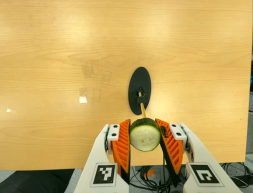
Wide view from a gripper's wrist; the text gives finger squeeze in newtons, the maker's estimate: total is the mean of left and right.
{"total": 12.7, "left": 12.1, "right": 13.3}